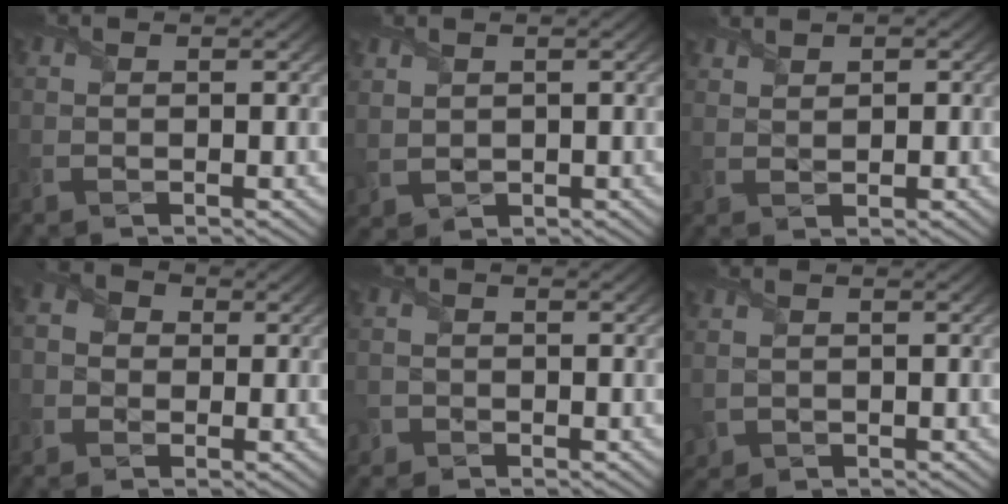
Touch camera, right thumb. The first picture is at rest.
{"total": 2.2, "force": [1.3, 1.5, 0.9], "torque": [-0.039, -0.002, 0.032]}
{"total": 2.5, "force": [2.0, 1.3, 0.7], "torque": [-0.022, -0.004, 0.046]}
{"total": 3.3, "force": [-0.2, 3.1, 1.1], "torque": [-0.036, 0.006, -0.012]}
{"total": 1.7, "force": [-1.0, 1.3, 0.0], "torque": [0.000, -0.001, -0.019]}
{"total": 1.3, "force": [0.3, 1.1, 0.5], "torque": [-0.026, -0.005, 0.008]}